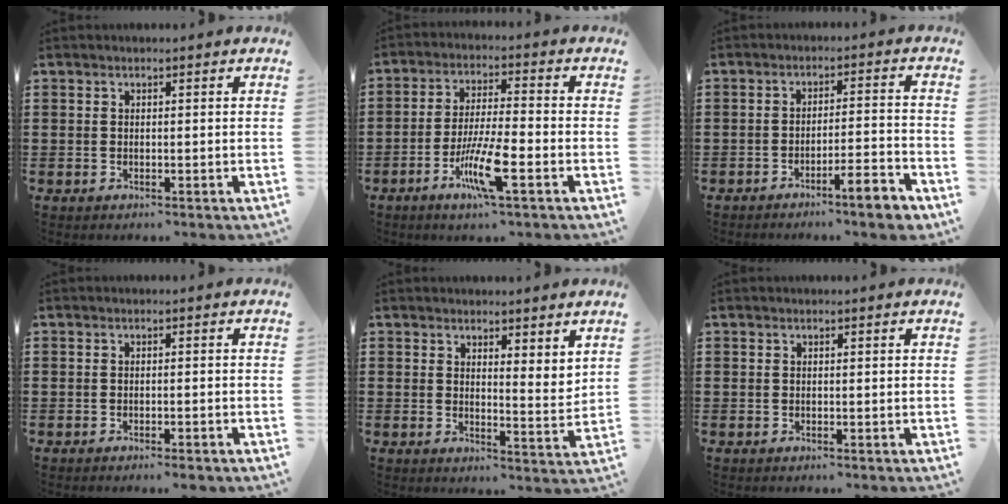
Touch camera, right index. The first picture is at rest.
{"total": 8.7, "force": [-3.9, 1.1, 7.7], "torque": [-0.155, -0.011, -0.074]}
{"total": 5.9, "force": [-4.8, 0.1, 3.4], "torque": [-0.052, -0.007, -0.087]}
{"total": 1.1, "force": [-1.0, -0.2, 0.4], "torque": [-0.009, -0.002, -0.019]}
{"total": 3.2, "force": [3.0, 0.6, 0.6], "torque": [-0.021, -0.005, 0.058]}
{"total": 0.0}